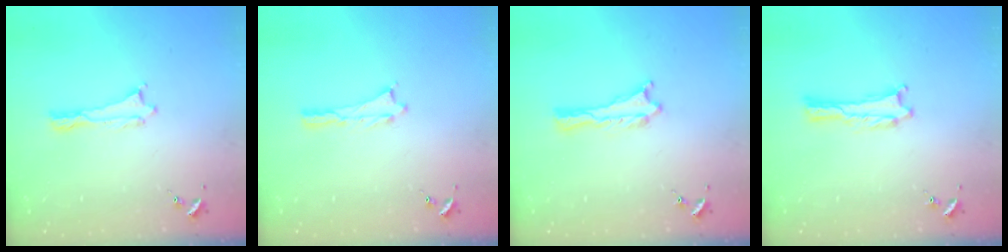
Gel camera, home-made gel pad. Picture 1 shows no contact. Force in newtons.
{"total": 0.0}
{"total": 0.0}
{"total": 0.0}